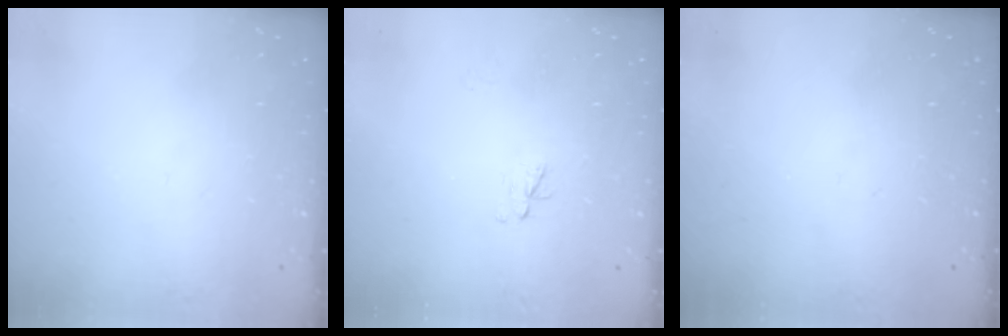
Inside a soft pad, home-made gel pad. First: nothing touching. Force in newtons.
{"total": 3.0, "press": 3.0, "slide": 0.4}
{"total": 0.0}